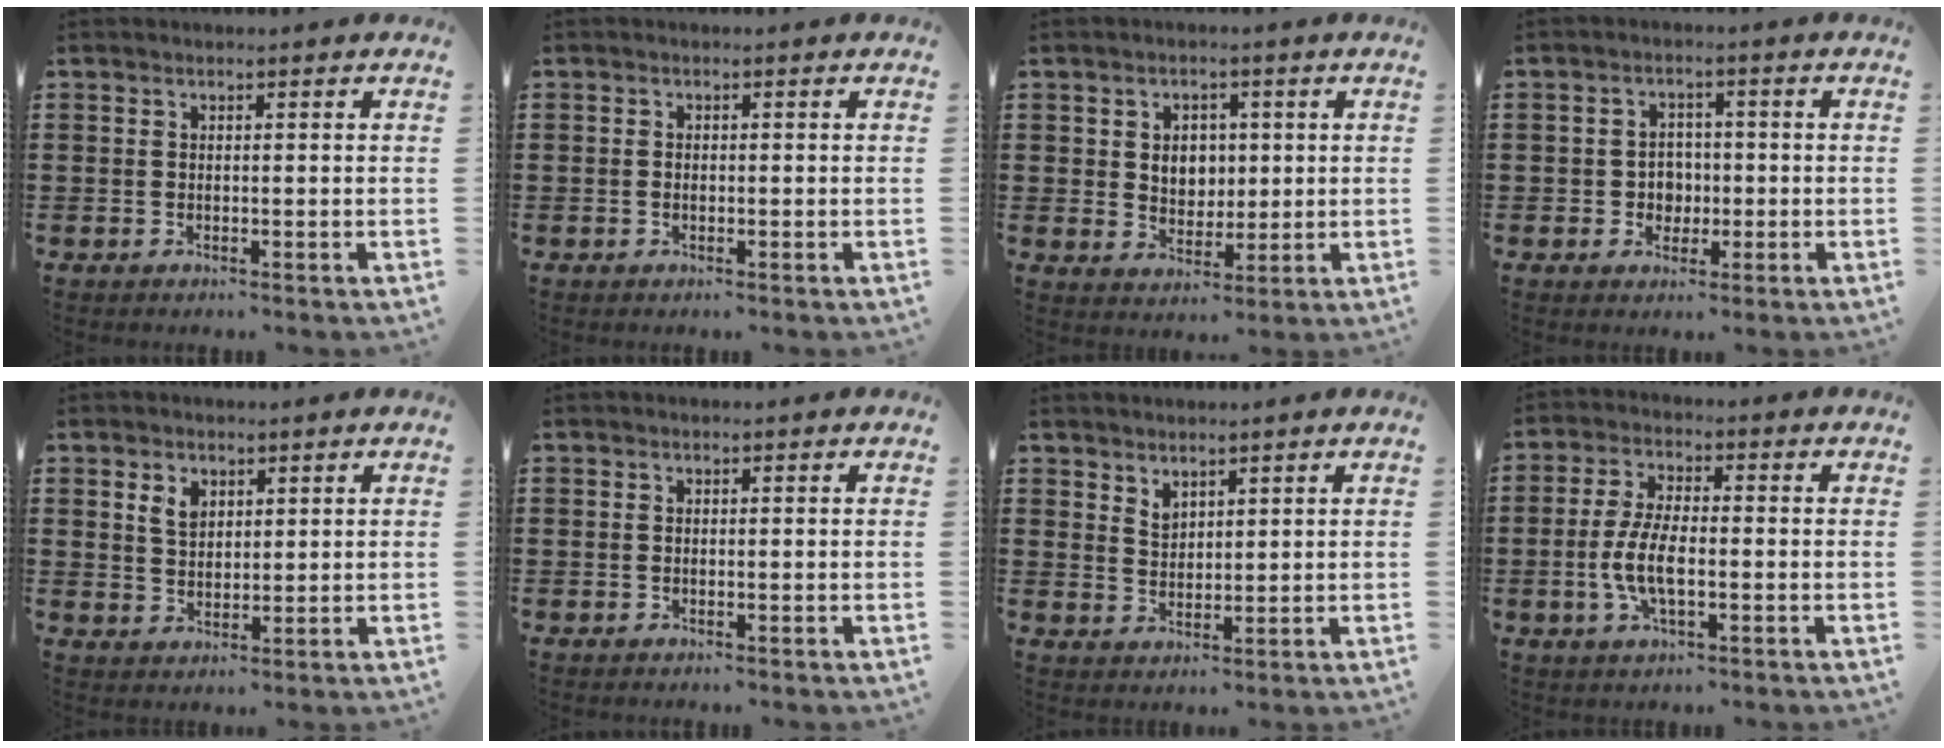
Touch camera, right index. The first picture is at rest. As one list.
[{"total": 0.6, "force": [-0.2, 0.3, 0.5], "torque": [-0.012, -0.001, -0.004]}, {"total": 4.2, "force": [0.6, 3.6, 2.0], "torque": [-0.036, 0.004, 0.005]}, {"total": 3.3, "force": [-0.6, 3.0, 1.3], "torque": [-0.027, 0.002, -0.017]}, {"total": 3.1, "force": [1.7, 2.1, 1.6], "torque": [-0.039, 0.007, 0.031]}, {"total": 0.0}, {"total": 2.3, "force": [2.0, 1.1, 0.2], "torque": [-0.008, 0.001, 0.039]}, {"total": 6.6, "force": [-1.5, 2.5, 5.9], "torque": [-0.135, -0.006, -0.036]}]